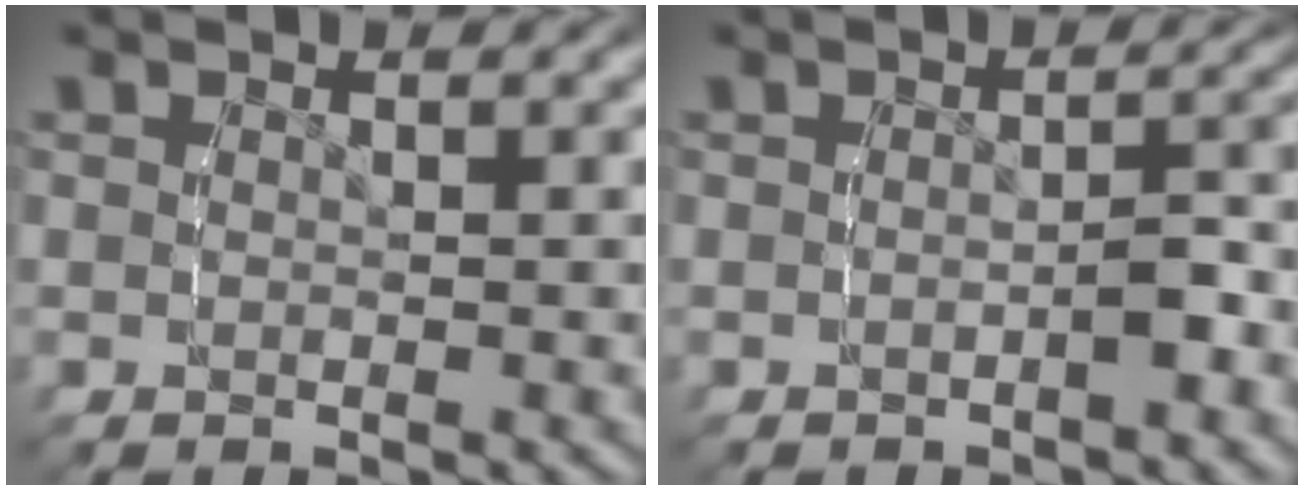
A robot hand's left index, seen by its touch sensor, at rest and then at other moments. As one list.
[{"total": 2.2, "force": [-1.2, 1.0, 1.6], "torque": [-0.022, 0.001, -0.020]}]